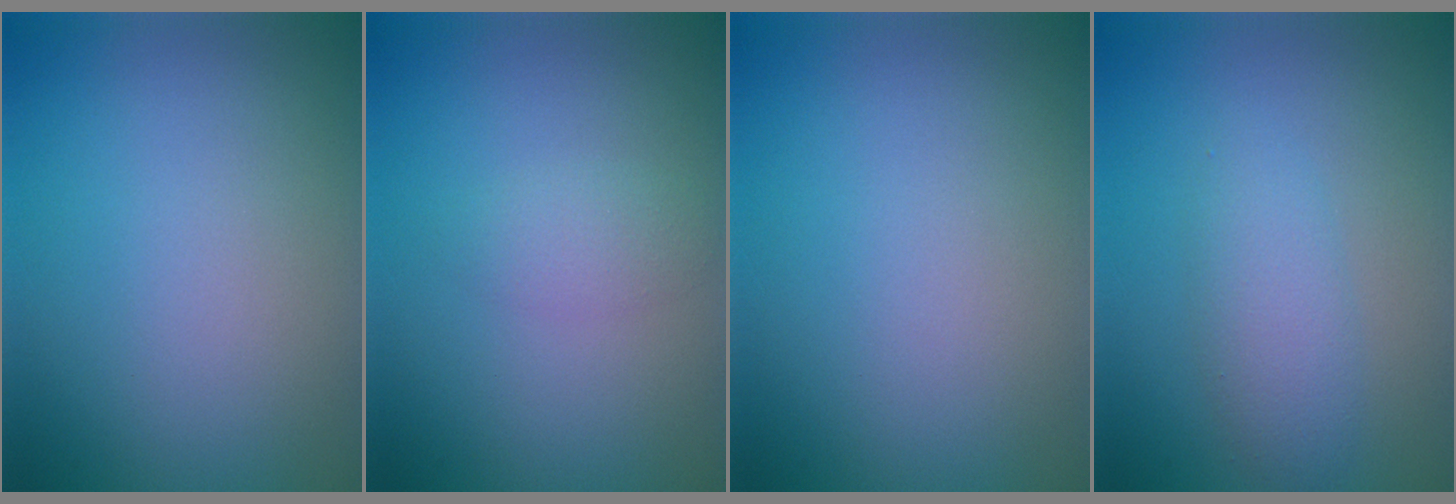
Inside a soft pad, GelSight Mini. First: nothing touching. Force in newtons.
{"total": 1.5, "press": 1.5, "slide": 0.0}
{"total": 0.0}
{"total": 2.6, "press": 2.6, "slide": 0.2}